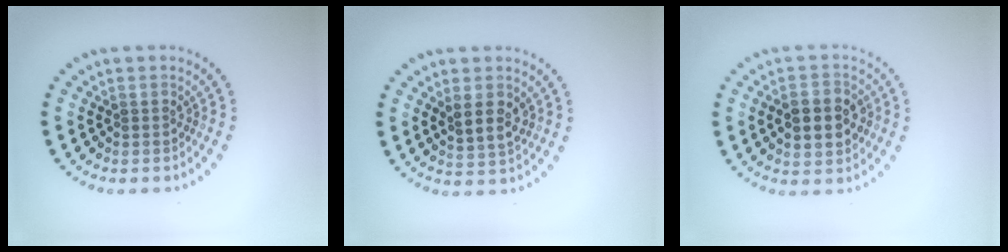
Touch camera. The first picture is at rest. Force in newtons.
{"total": 2.6, "press": 2.4, "slide": 1.0}
{"total": 4.6, "press": 4.6, "slide": 0.2}